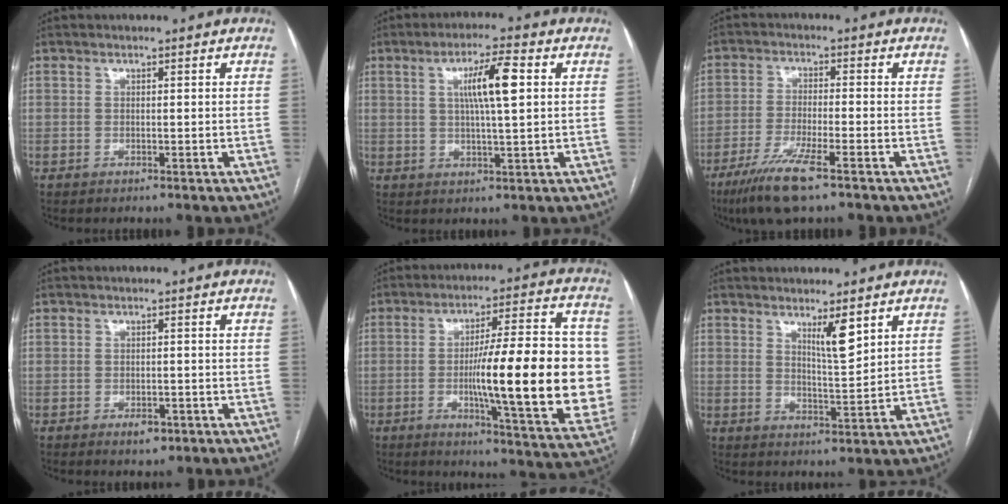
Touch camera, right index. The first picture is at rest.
{"total": 7.6, "force": [1.9, 0.5, 7.4], "torque": [-0.131, 0.006, 0.032]}
{"total": 8.7, "force": [-5.7, 0.6, 6.6], "torque": [-0.128, -0.023, -0.101]}
{"total": 2.2, "force": [-1.2, 1.2, 1.4], "torque": [-0.016, 0.002, -0.009]}
{"total": 22.5, "force": [-1.5, 3.0, 22.3], "torque": [-0.276, 0.011, -0.016]}
{"total": 4.7, "force": [2.9, 0.4, 3.7], "torque": [-0.064, -0.012, 0.054]}